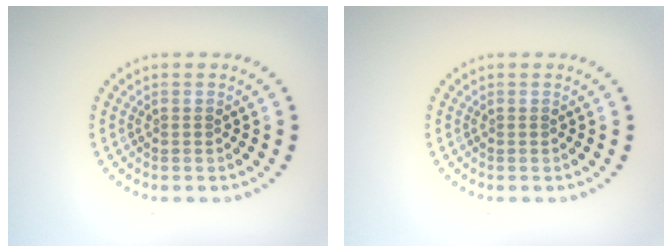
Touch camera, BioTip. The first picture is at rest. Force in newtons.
{"total": 0.0}